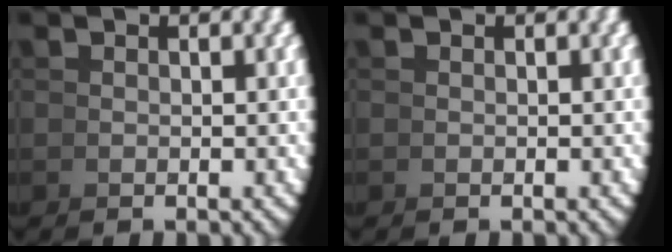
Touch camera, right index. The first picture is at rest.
{"total": 0.0}